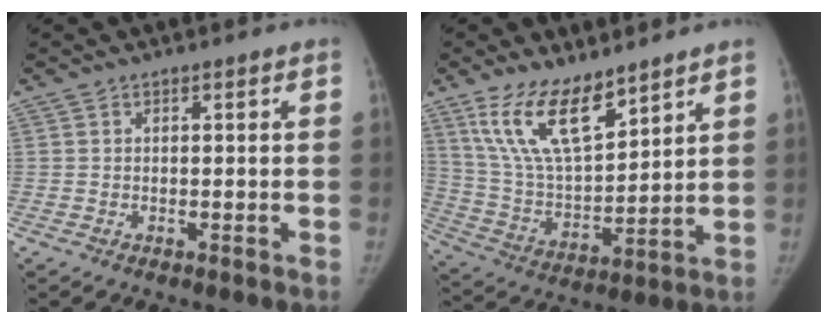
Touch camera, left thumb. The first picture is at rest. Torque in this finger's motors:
{"motor_torque": [0.56, 0.15, 1.62, -1.15, 0.47]}